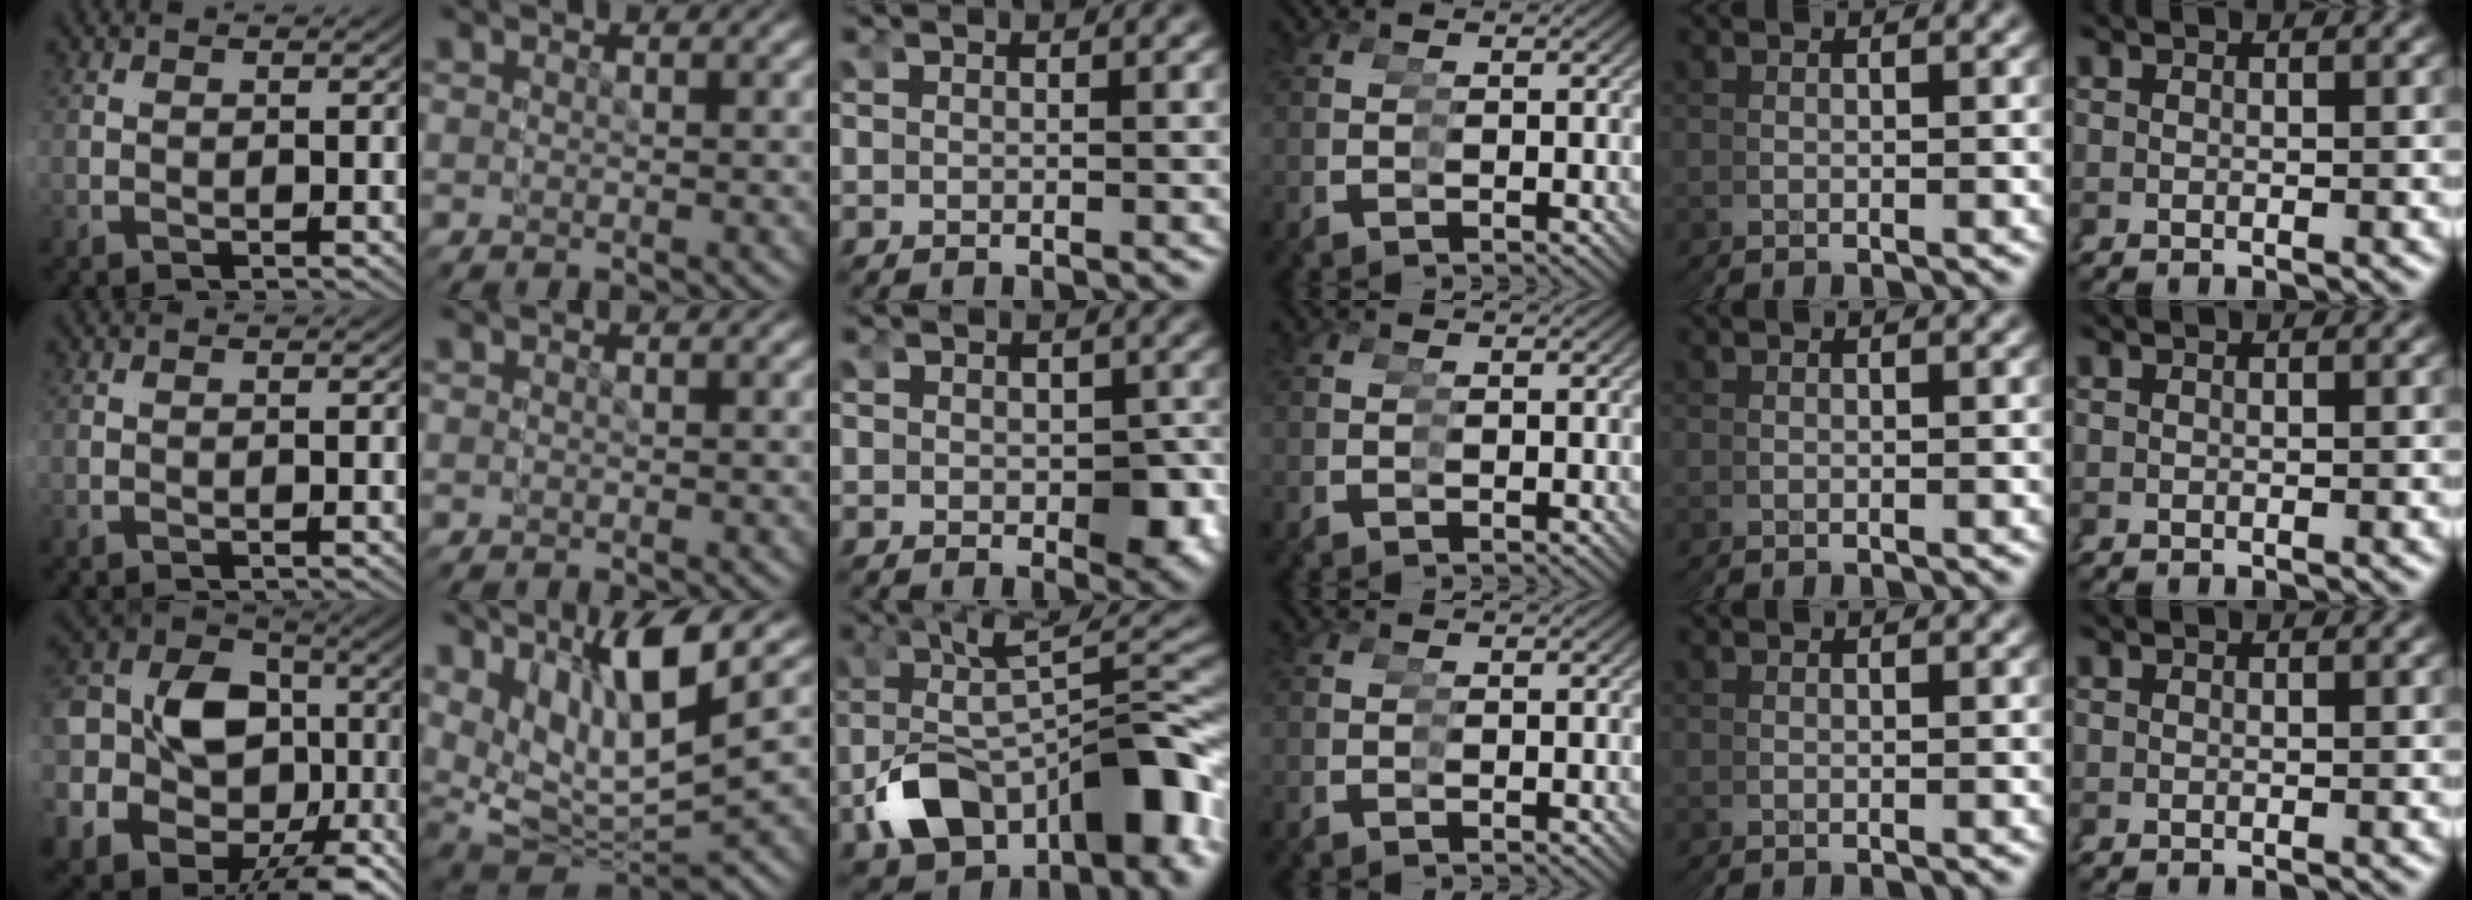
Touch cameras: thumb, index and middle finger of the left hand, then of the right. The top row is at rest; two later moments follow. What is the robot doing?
{"motion": "grasp_and_lifting", "object": "stress ball aka squeeze ball"}